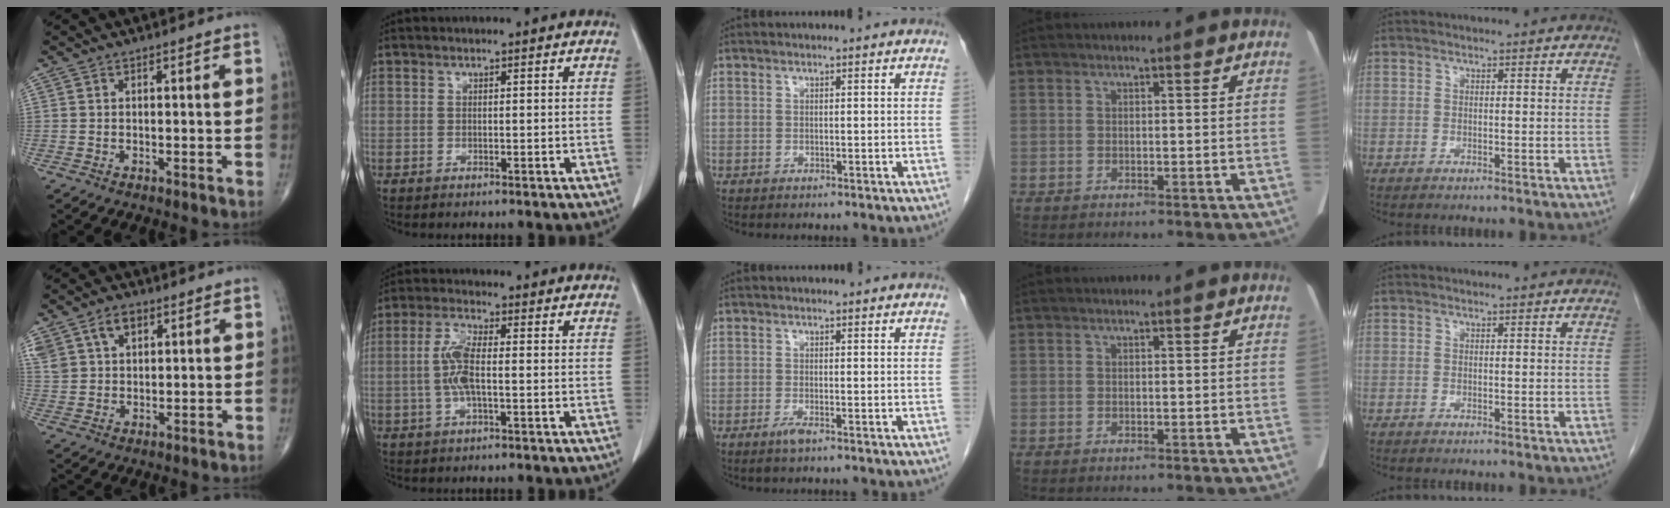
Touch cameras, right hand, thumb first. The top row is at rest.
{"thumb": {"total": 8.6, "force": [4.3, 5.9, 4.7], "torque": [-0.085, -0.002, 0.086]}, "index": {"total": 5.6, "force": [-0.5, 1.2, 5.5], "torque": [-0.124, 0.004, -0.014]}, "middle": {"total": 1.5, "force": [-1.0, 0.1, 1.1], "torque": [-0.026, -0.003, -0.019]}}